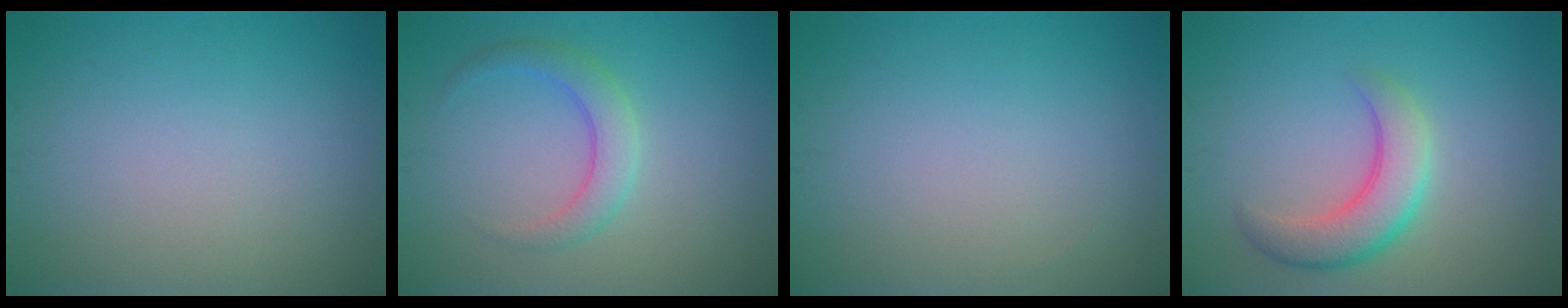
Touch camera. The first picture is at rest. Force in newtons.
{"total": 2.7, "press": 2.7, "slide": 0.2}
{"total": 0.0}
{"total": 4.4, "press": 4.4, "slide": 0.2}